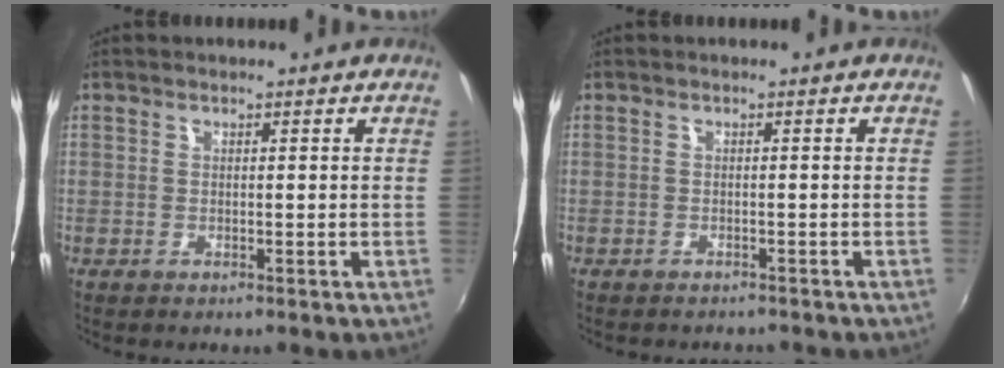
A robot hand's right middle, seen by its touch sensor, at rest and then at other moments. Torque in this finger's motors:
{"motor_torque": [0.08, -0.06, 0.02, 0.03]}